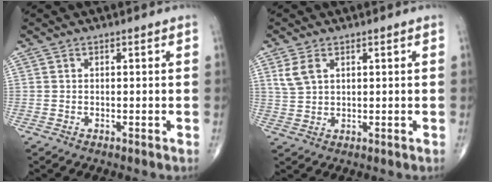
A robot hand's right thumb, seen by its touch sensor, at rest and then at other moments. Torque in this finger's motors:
{"motor_torque": [-0.25, 0.25, 0.12, -0.01, 0.00]}